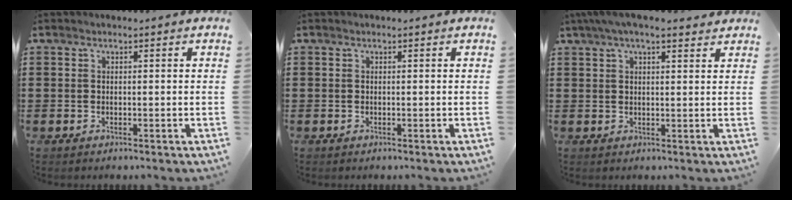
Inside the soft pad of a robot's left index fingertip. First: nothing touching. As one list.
[{"total": 0.0}, {"total": 4.5, "force": [3.4, 1.0, 2.8], "torque": [-0.062, 0.002, 0.061]}]